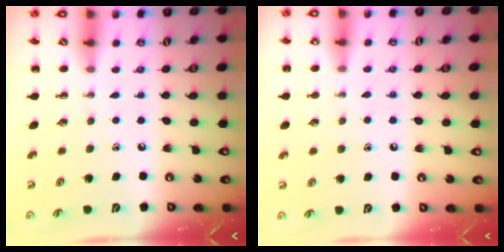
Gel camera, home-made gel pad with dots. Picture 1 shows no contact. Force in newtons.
{"total": 4.8, "press": 4.6, "slide": 1.4}